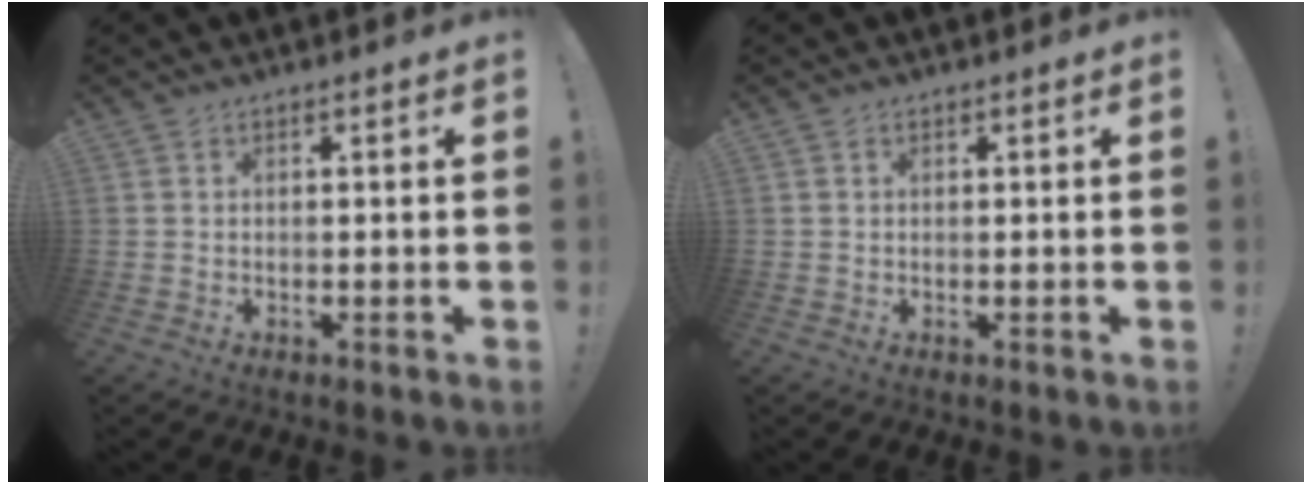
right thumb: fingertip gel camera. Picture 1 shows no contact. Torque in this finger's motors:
{"motor_torque": [-0.03, -0.16, -0.13, 0.06, 0.03]}